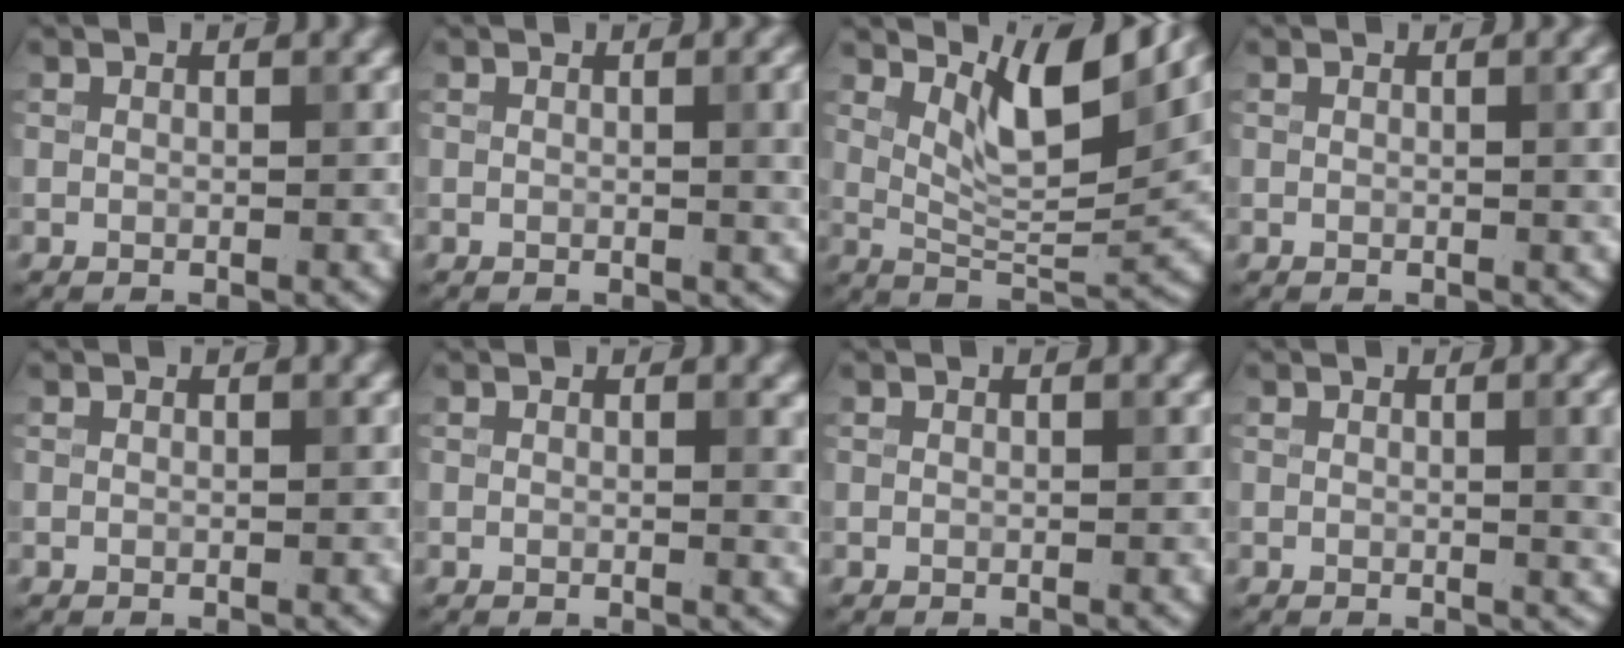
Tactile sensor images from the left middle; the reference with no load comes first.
{"total": 3.6, "force": [0.4, 1.2, 3.4], "torque": [-0.034, 0.007, 0.000]}
{"total": 7.5, "force": [4.5, 1.9, 5.7], "torque": [-0.098, -0.003, 0.080]}
{"total": 2.9, "force": [0.4, 0.9, 2.7], "torque": [-0.027, 0.005, 0.001]}
{"total": 0.0}
{"total": 1.6, "force": [0.4, 0.5, 1.4], "torque": [-0.010, 0.000, 0.001]}
{"total": 0.0}
{"total": 4.1, "force": [0.3, 1.4, 3.9], "torque": [-0.038, 0.007, 0.001]}